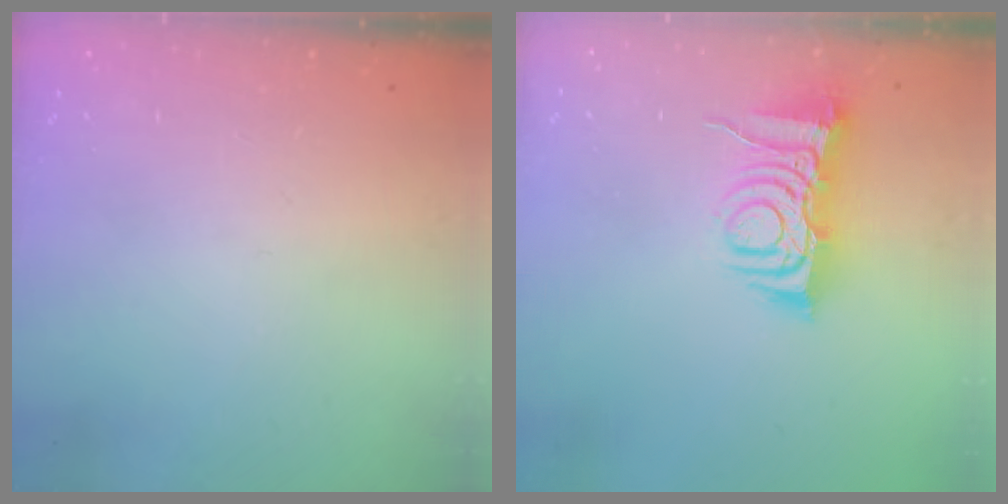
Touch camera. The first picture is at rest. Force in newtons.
{"total": 8.9, "press": 8.9, "slide": 1.1}